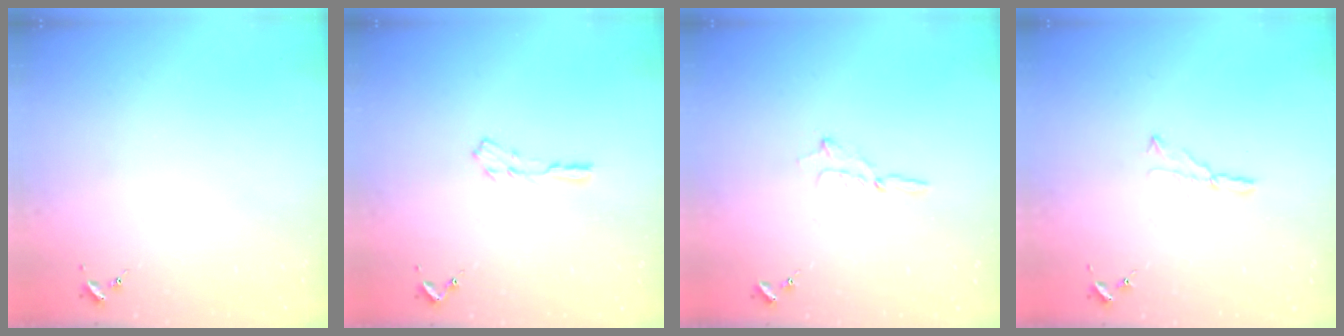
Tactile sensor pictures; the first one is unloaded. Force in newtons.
{"total": 4.3, "press": 4.3, "slide": 0.3}
{"total": 2.9, "press": 2.9, "slide": 0.3}
{"total": 5.1, "press": 5.1, "slide": 0.1}